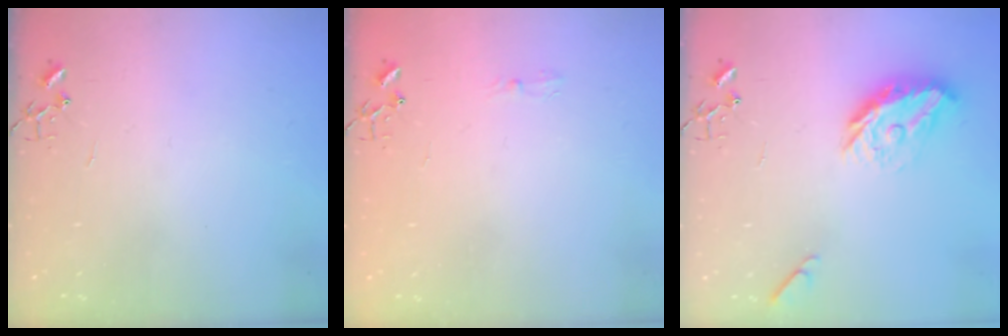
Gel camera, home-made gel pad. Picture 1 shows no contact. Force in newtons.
{"total": 5.5, "press": 5.4, "slide": 0.6}
{"total": 13.5, "press": 13.4, "slide": 0.7}